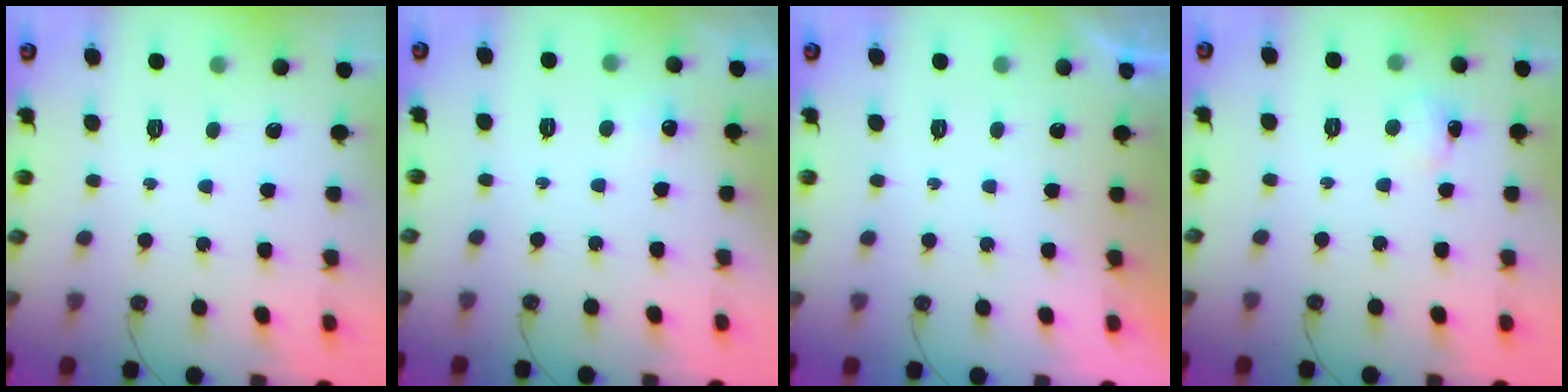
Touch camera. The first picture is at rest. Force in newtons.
{"total": 4.9, "press": 4.9, "slide": 0.7}
{"total": 0.0}
{"total": 1.7, "press": 1.6, "slide": 0.4}